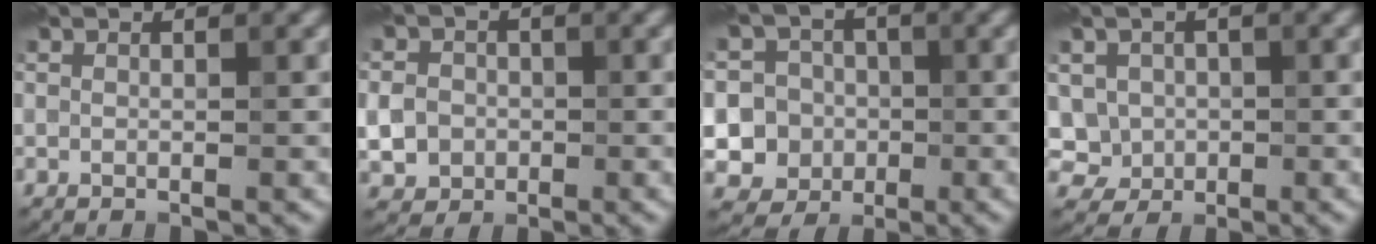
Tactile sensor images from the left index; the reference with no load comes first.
{"total": 4.0, "force": [-0.5, 3.7, 1.5], "torque": [-0.017, -0.001, -0.022]}
{"total": 8.5, "force": [-1.7, 8.1, 1.9], "torque": [-0.033, 0.012, -0.058]}
{"total": 3.6, "force": [0.1, 3.5, 1.2], "torque": [-0.014, 0.007, -0.001]}